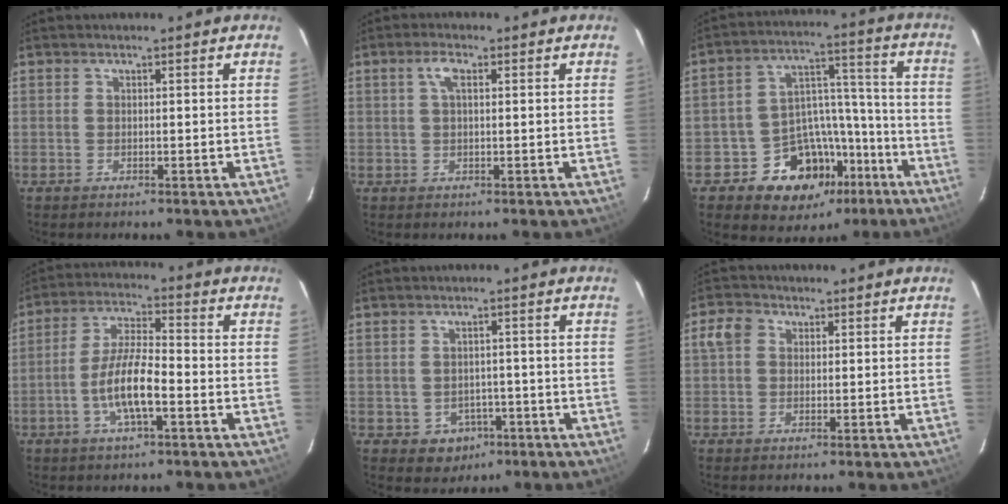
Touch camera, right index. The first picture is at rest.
{"total": 2.6, "force": [0.9, 1.0, 2.3], "torque": [-0.048, 0.008, 0.016]}
{"total": 15.0, "force": [-8.7, 11.0, 5.3], "torque": [-0.095, 0.053, -0.111]}
{"total": 8.9, "force": [-3.3, 2.1, 8.0], "torque": [-0.163, 0.001, -0.062]}
{"total": 5.0, "force": [-2.1, 4.5, 1.0], "torque": [-0.028, 0.015, -0.011]}
{"total": 3.7, "force": [0.6, 3.2, 1.7], "torque": [-0.038, 0.015, 0.007]}